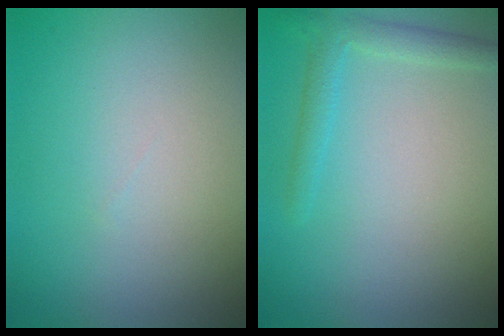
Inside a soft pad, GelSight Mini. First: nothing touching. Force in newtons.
{"total": 2.0, "press": 2.0, "slide": 0.1}